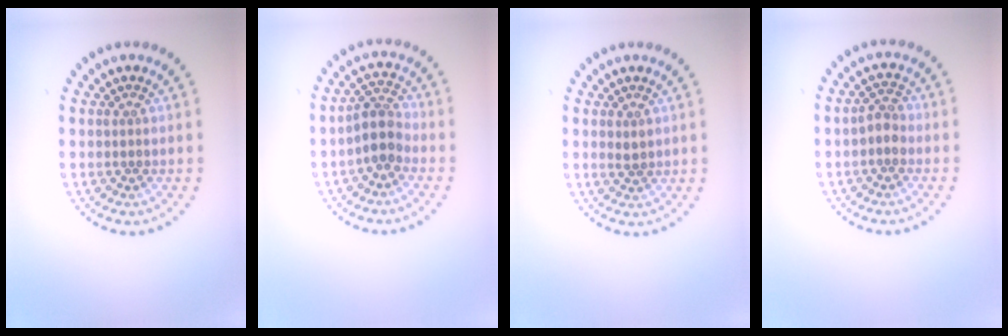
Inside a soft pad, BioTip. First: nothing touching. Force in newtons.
{"total": 2.7, "press": 2.3, "slide": 1.4}
{"total": 1.0, "press": 1.0, "slide": 0.2}
{"total": 1.9, "press": 1.7, "slide": 0.7}